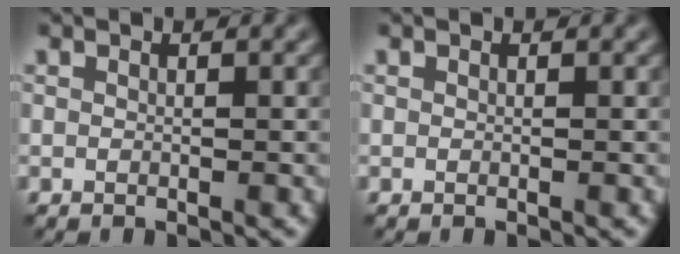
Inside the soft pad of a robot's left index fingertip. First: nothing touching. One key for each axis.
{"total": 0.0}